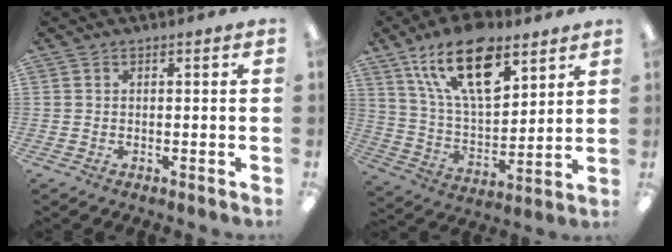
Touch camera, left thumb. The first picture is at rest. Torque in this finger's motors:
{"motor_torque": [0.92, 0.64, 1.77, -1.01, 0.50]}